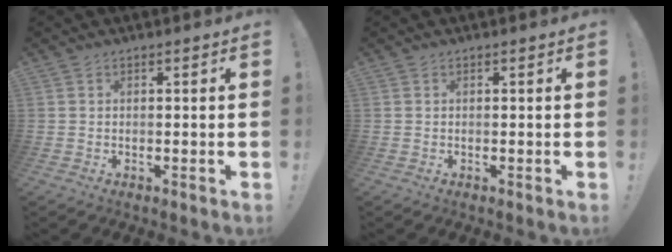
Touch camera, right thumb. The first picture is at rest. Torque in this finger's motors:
{"motor_torque": [0.00, 0.00, -0.28, 0.15, 0.01]}